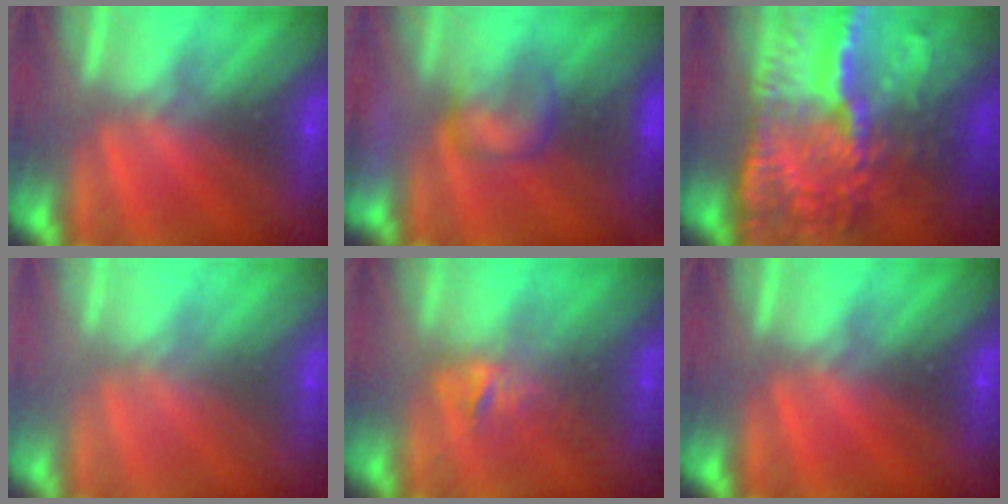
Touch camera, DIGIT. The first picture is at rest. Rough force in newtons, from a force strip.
{"total": 7.5}
{"total": 7.0}
{"total": 2.7}
{"total": 2.7}
{"total": 0.0}